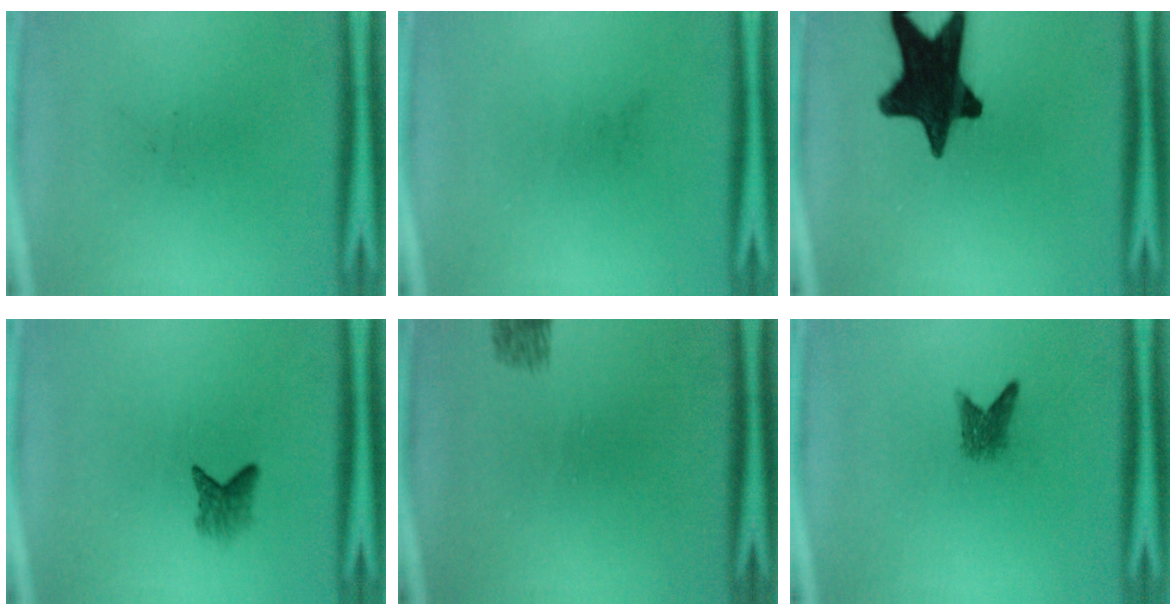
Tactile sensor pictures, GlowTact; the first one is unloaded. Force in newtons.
{"total": 0.0}
{"total": 17.4}
{"total": 2.2}
{"total": 1.9}
{"total": 2.3}